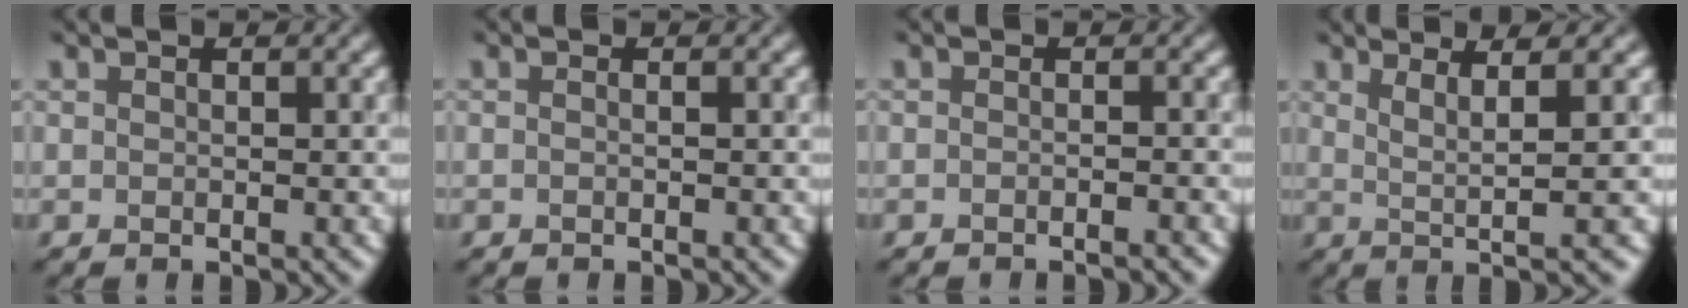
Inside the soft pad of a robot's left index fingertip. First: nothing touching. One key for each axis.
{"total": 1.3, "fx": 0.2, "fy": 0.9, "fz": 1.0, "tx": 0.008, "ty": 0.000, "tz": -0.024}
{"total": 1.5, "fx": -1.4, "fy": 0.2, "fz": 0.7, "tx": 0.002, "ty": 0.000, "tz": -0.017}
{"total": 3.3, "fx": 1.0, "fy": 0.0, "fz": 3.2, "tx": -0.064, "ty": 0.005, "tz": 0.034}